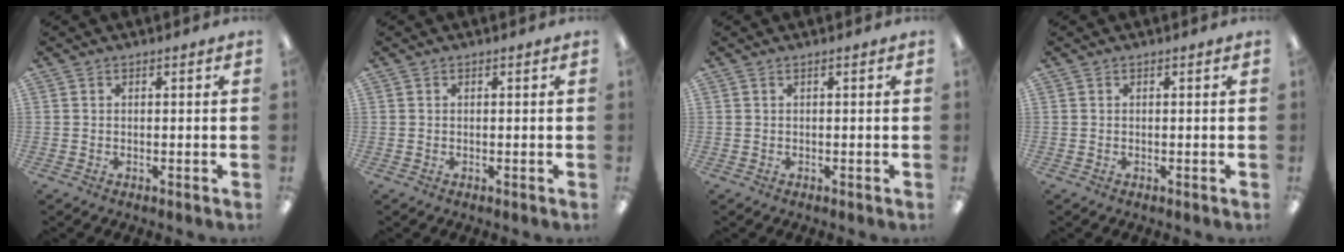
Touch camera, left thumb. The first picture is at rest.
{"total": 0.0}
{"total": 0.0}
{"total": 0.0}